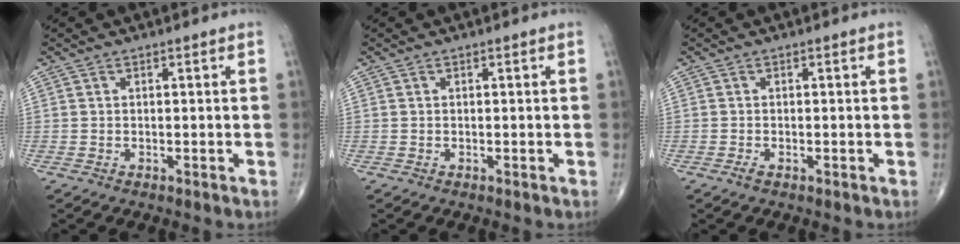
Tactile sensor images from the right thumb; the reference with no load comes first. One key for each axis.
{"total": 0.0}
{"total": 0.9, "fx": -0.5, "fy": 0.4, "fz": 0.6, "tx": -0.018, "ty": -0.001, "tz": -0.010}